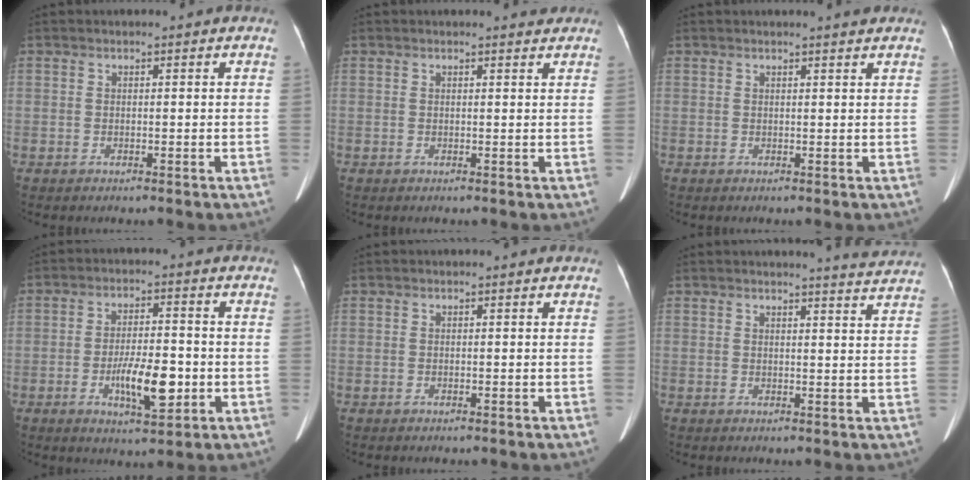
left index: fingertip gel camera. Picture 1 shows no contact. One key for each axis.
{"total": 1.3, "fx": 1.3, "fy": 0.1, "fz": 0.2, "tx": -0.008, "ty": -0.004, "tz": 0.013}
{"total": 2.1, "fx": 1.9, "fy": -0.3, "fz": 0.8, "tx": -0.015, "ty": -0.001, "tz": 0.023}
{"total": 8.7, "fx": -2.7, "fy": 2.6, "fz": 7.9, "tx": -0.138, "ty": -0.004, "tz": -0.044}
{"total": 0.0}
{"total": 4.8, "fx": 4.6, "fy": -0.8, "fz": 0.7, "tx": -0.018, "ty": -0.014, "tz": 0.042}